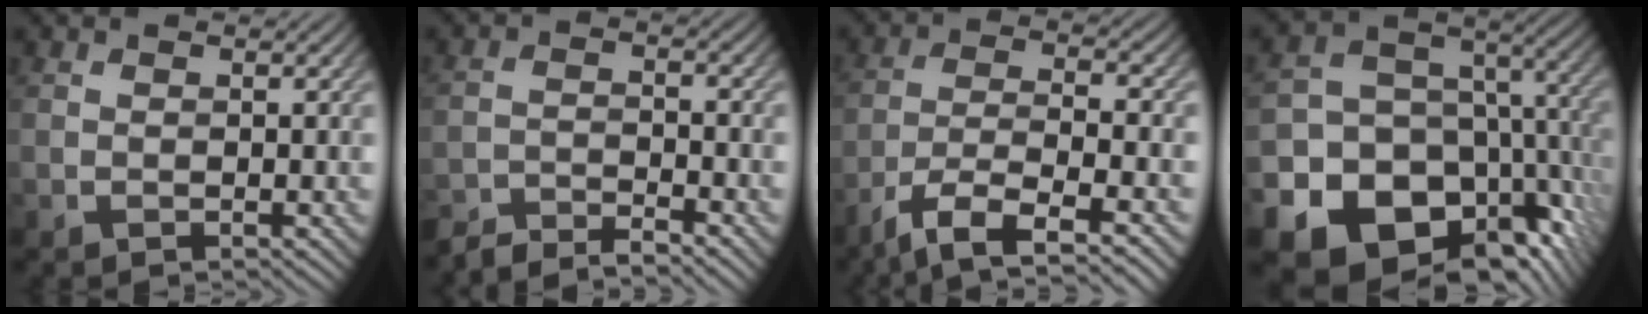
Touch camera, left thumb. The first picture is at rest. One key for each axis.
{"total": 4.5, "fx": -4.3, "fy": 0.5, "fz": 1.2, "tx": -0.025, "ty": -0.001, "tz": -0.084}
{"total": 8.5, "fx": -5.4, "fy": 2.3, "fz": 6.1, "tx": -0.115, "ty": -0.005, "tz": -0.100}
{"total": 22.8, "fx": -11.5, "fy": 17.4, "fz": 9.1, "tx": -0.165, "ty": -0.064, "tz": -0.168}